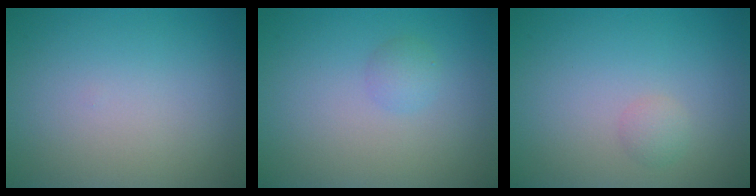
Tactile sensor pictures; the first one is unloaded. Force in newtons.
{"total": 1.2, "press": 1.2, "slide": 0.1}
{"total": 1.1, "press": 1.1, "slide": 0.0}